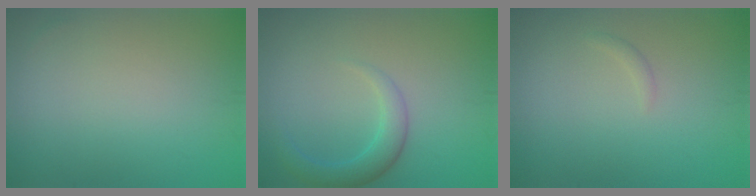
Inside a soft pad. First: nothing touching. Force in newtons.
{"total": 2.7, "press": 2.7, "slide": 0.1}
{"total": 0.6, "press": 0.6, "slide": 0.1}